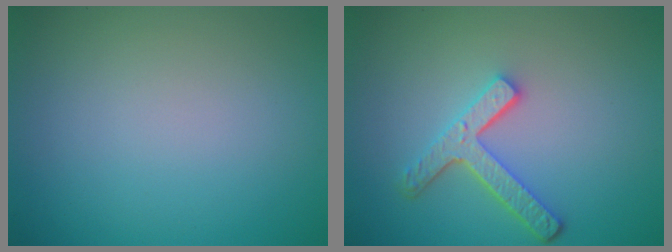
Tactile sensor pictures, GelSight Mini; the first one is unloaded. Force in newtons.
{"total": 3.8, "press": 3.0, "slide": 2.3}